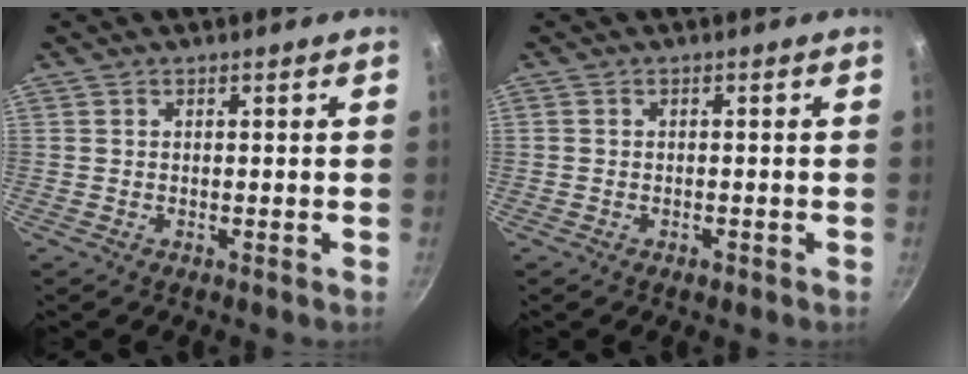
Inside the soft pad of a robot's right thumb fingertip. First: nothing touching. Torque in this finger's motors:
{"motor_torque": [-0.33, -0.05, -0.48, 0.35, 0.02]}